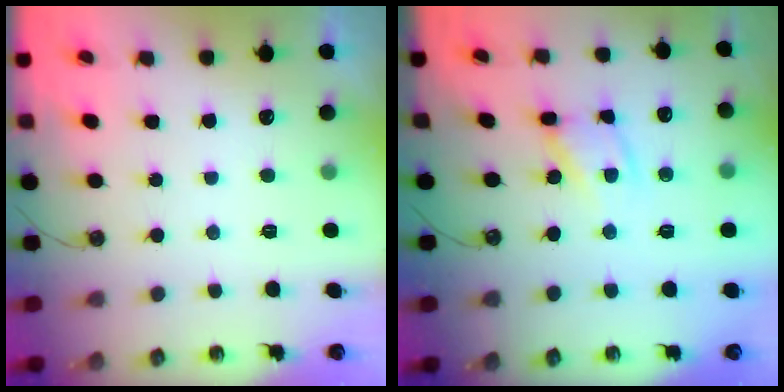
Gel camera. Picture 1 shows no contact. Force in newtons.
{"total": 10.3, "press": 10.2, "slide": 0.8}